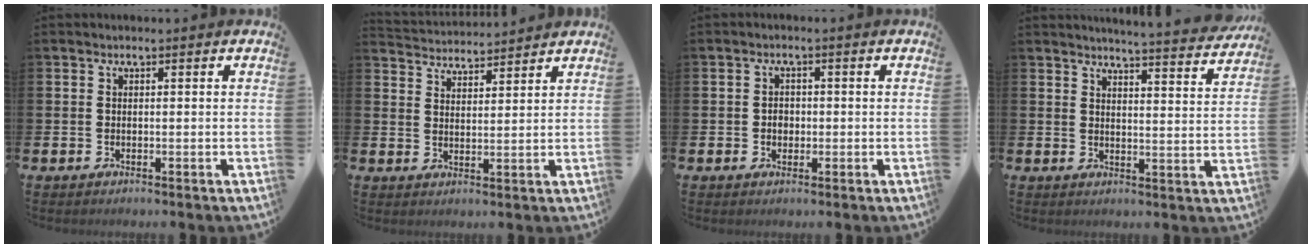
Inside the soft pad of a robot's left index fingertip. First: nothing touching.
{"total": 3.9, "force": [3.9, 0.2, -0.5], "torque": [-0.006, -0.027, 0.070]}
{"total": 1.6, "force": [-0.1, 1.5, 0.8], "torque": [0.000, 0.001, -0.007]}
{"total": 4.8, "force": [4.7, -0.5, 0.6], "torque": [-0.011, -0.042, 0.077]}